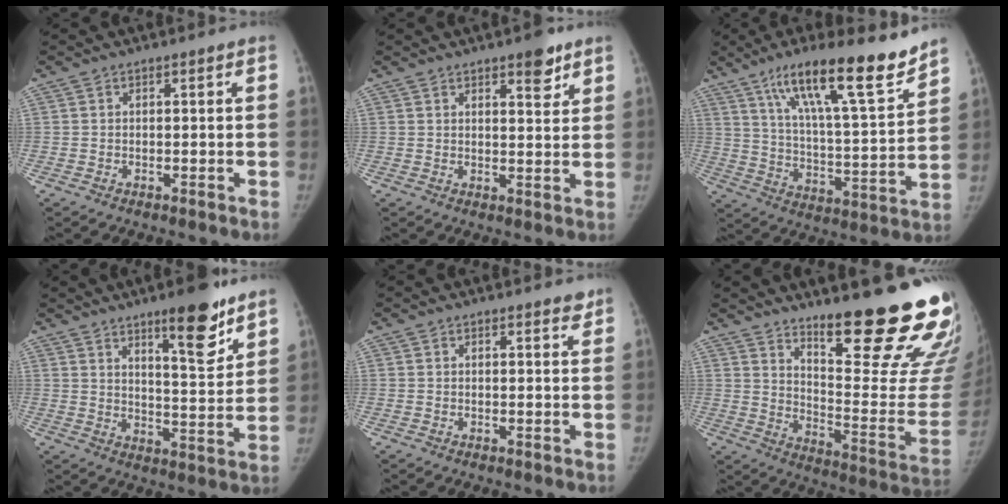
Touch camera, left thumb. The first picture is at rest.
{"total": 5.0, "force": [3.3, 1.8, 3.3], "torque": [-0.030, -0.020, 0.044]}
{"total": 20.6, "force": [14.3, 3.4, 14.4], "torque": [-0.210, -0.067, 0.236]}
{"total": 12.5, "force": [8.4, 3.1, 8.8], "torque": [-0.101, -0.060, 0.127]}
{"total": 1.5, "force": [1.3, 0.5, 0.6], "torque": [0.001, -0.008, 0.015]}
{"total": 26.5, "force": [18.2, 5.0, 18.5], "torque": [-0.215, -0.140, 0.258]}